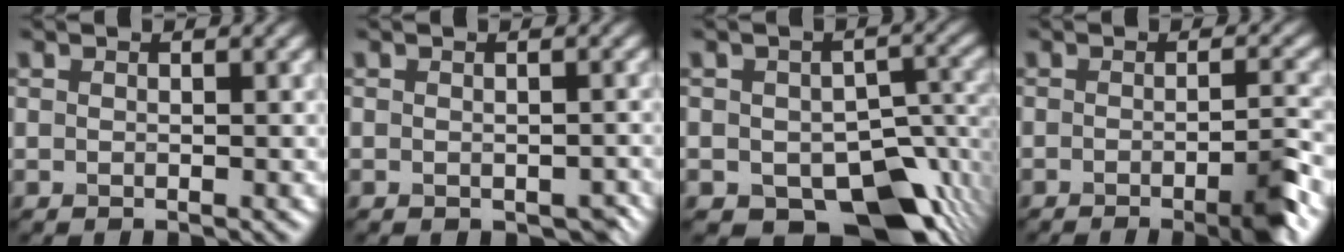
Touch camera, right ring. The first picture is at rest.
{"total": 1.2, "force": [-0.4, 0.8, 0.8], "torque": [-0.014, -0.010, 0.000]}
{"total": 10.6, "force": [-4.9, 6.3, 7.0], "torque": [-0.093, -0.029, -0.066]}
{"total": 4.4, "force": [-1.9, 0.9, 3.9], "torque": [-0.046, -0.006, -0.034]}